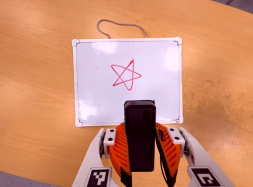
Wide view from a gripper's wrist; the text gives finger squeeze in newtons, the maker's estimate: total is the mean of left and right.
{"total": 4.6, "left": 3.6, "right": 5.7}